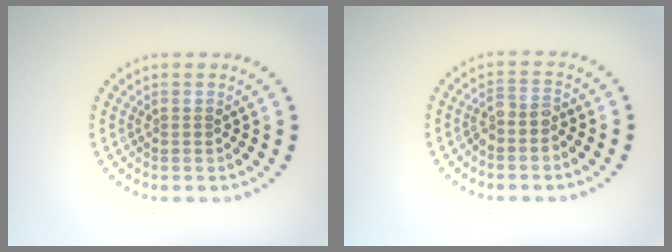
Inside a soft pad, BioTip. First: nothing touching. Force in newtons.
{"total": 1.9, "press": 1.6, "slide": 1.0}